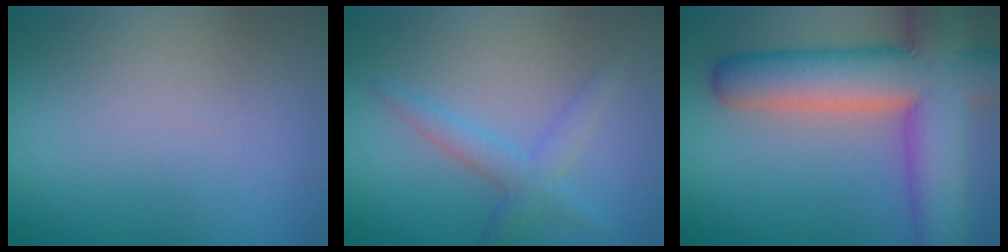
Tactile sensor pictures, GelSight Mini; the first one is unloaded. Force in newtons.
{"total": 2.4, "press": 2.4, "slide": 0.2}
{"total": 12.2, "press": 12.1, "slide": 0.9}